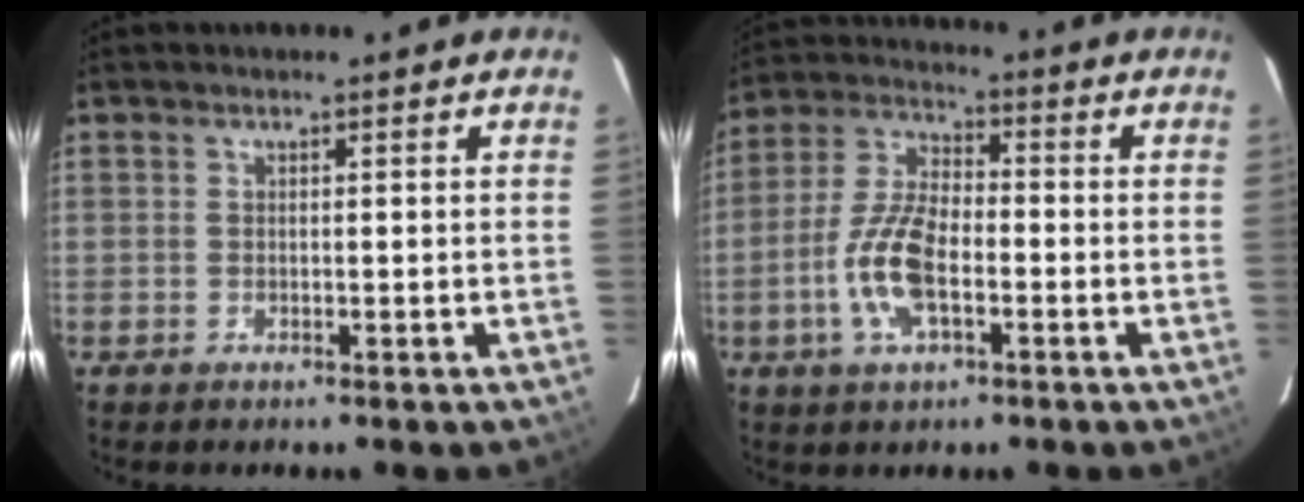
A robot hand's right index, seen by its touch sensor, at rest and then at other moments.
{"total": 11.1, "force": [-3.5, 4.8, 9.4], "torque": [-0.201, 0.006, -0.070]}